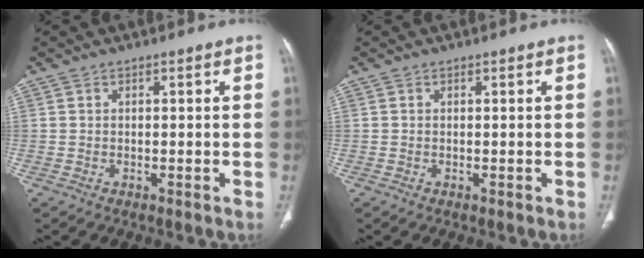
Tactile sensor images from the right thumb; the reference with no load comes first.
{"total": 0.0}